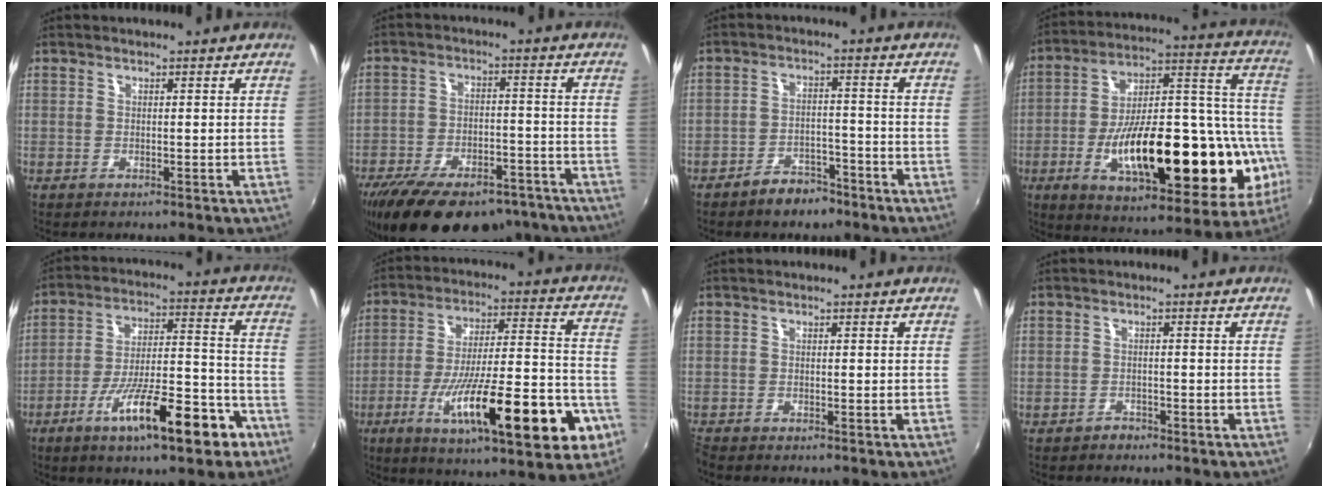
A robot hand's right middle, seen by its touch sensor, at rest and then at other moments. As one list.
[{"total": 23.8, "force": [-18.0, 10.2, 11.7], "torque": [-0.230, -0.012, -0.249]}, {"total": 5.8, "force": [-4.7, 2.8, 2.1], "torque": [-0.048, 0.016, -0.063]}, {"total": 31.6, "force": [-9.4, 11.8, 27.8], "torque": [-0.422, 0.010, -0.136]}, {"total": 17.3, "force": [-9.9, 4.3, 13.5], "torque": [-0.226, -0.006, -0.154]}, {"total": 24.9, "force": [-10.8, 5.5, 21.8], "torque": [-0.348, -0.040, -0.162]}, {"total": 1.6, "force": [-1.5, 0.3, 0.2], "torque": [-0.009, -0.011, -0.034]}, {"total": 1.7, "force": [-1.4, 0.9, -0.1], "torque": [-0.001, 0.005, -0.021]}]